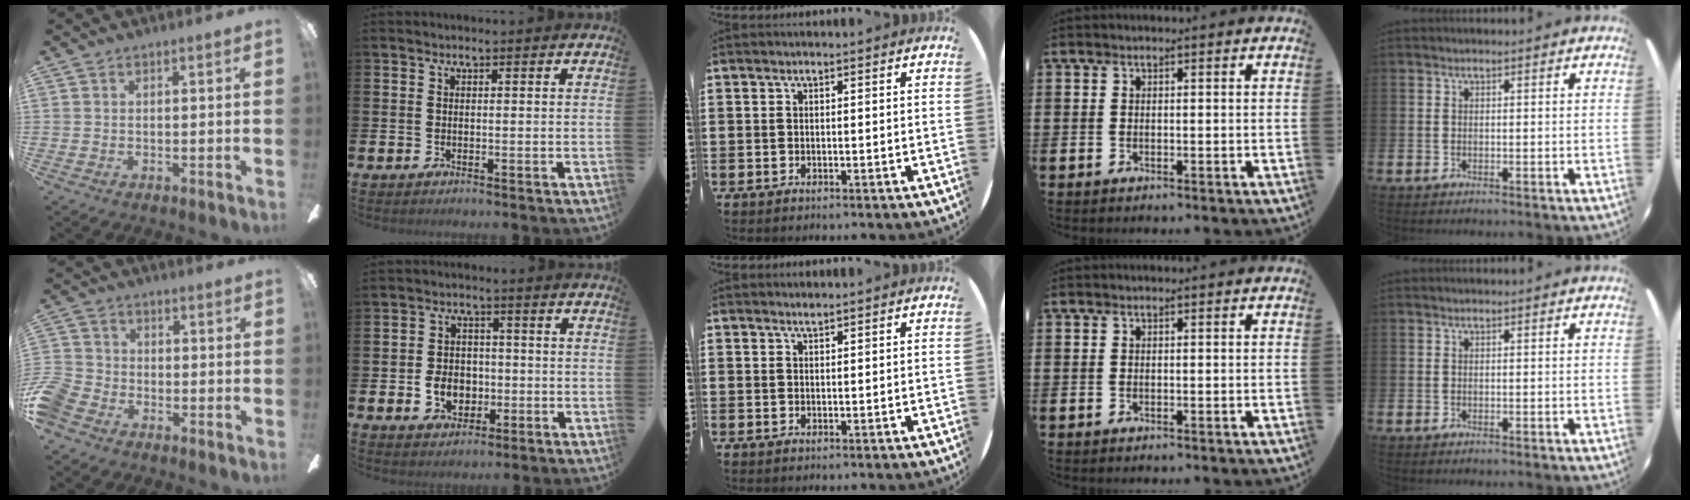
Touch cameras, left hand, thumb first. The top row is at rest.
{"thumb": {"total": 7.5, "force": [-4.6, 5.0, 3.3], "torque": [-0.083, 0.025, -0.089]}, "index": {"total": 4.9, "force": [-1.1, 4.1, 2.5], "torque": [-0.039, 0.003, -0.026]}, "middle": {"total": 0.7, "force": [0.7, -0.1, 0.0], "torque": [0.001, 0.000, 0.013]}}